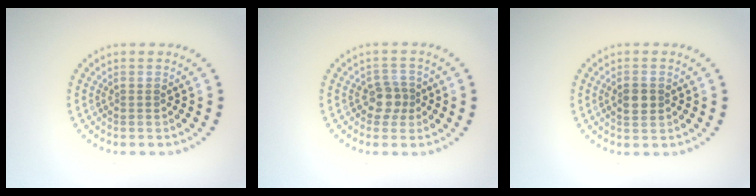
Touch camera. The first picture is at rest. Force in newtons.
{"total": 2.1, "press": 1.8, "slide": 1.0}
{"total": 1.9, "press": 1.9, "slide": 0.2}